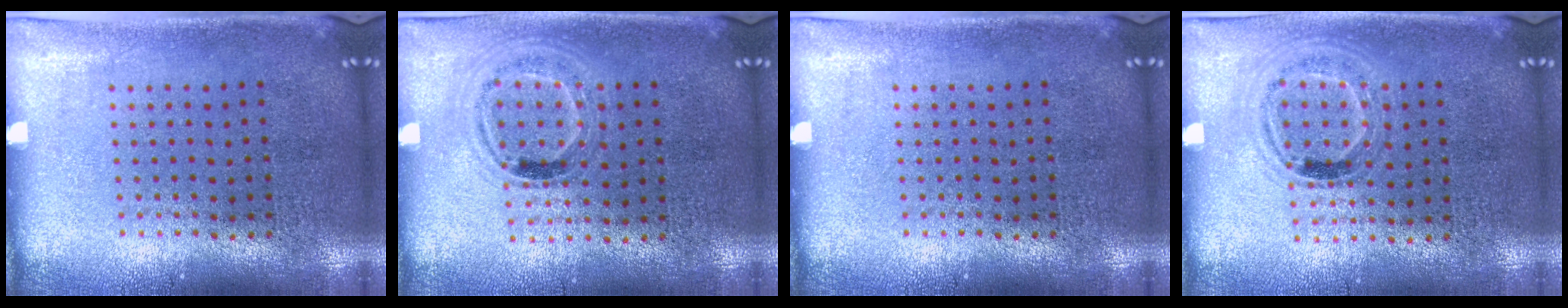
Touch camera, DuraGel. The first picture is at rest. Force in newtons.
{"total": 1.0, "press": 0.9, "slide": 0.4}
{"total": 0.0}
{"total": 1.0, "press": 1.0, "slide": 0.3}